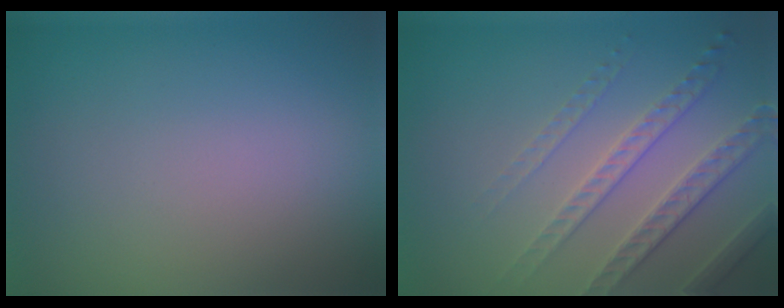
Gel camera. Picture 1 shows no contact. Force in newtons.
{"total": 5.0, "press": 3.3, "slide": 3.7}